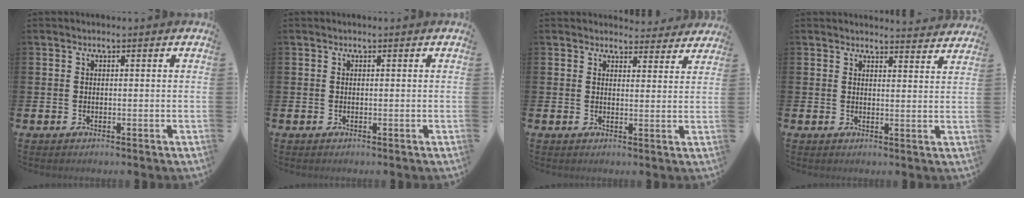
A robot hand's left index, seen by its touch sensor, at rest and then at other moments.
{"total": 0.0}
{"total": 3.4, "force": [3.3, 0.9, 0.0], "torque": [0.010, -0.023, 0.056]}
{"total": 3.1, "force": [3.1, -0.1, -0.2], "torque": [0.006, -0.025, 0.055]}